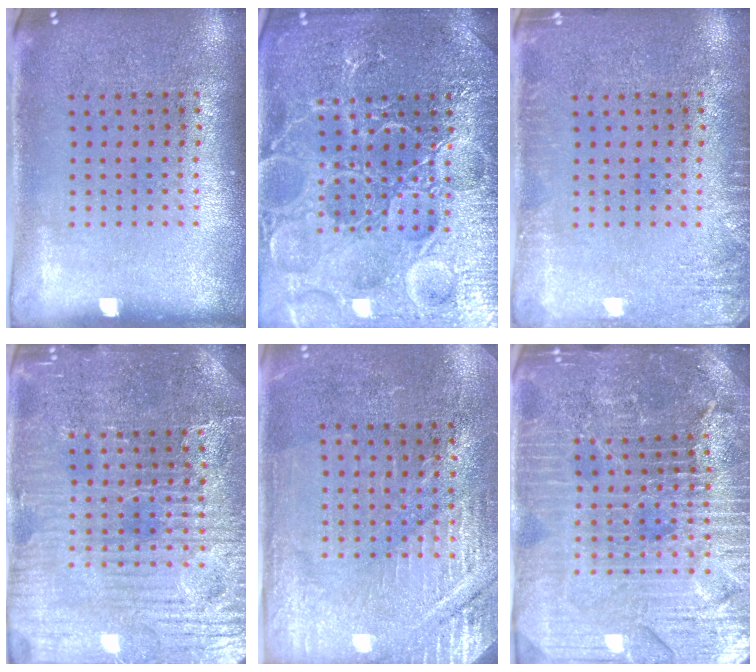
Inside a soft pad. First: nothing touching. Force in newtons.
{"total": 7.4, "press": 7.3, "slide": 1.0}
{"total": 2.0, "press": 1.9, "slide": 0.2}
{"total": 4.8, "press": 4.6, "slide": 1.3}
{"total": 2.8, "press": 2.8, "slide": 0.4}
{"total": 5.3, "press": 4.8, "slide": 2.2}